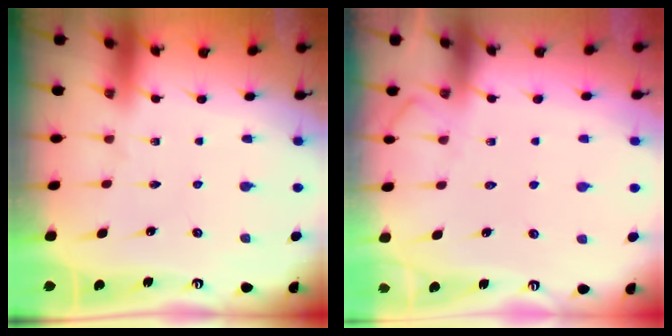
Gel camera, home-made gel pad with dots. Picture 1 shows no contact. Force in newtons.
{"total": 4.8, "press": 4.8, "slide": 0.6}